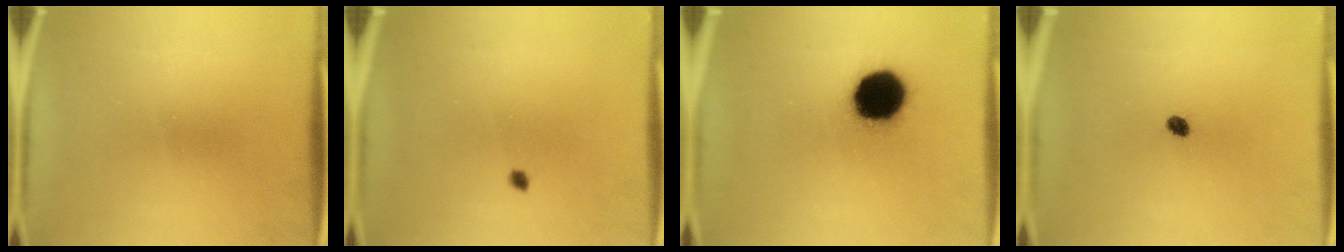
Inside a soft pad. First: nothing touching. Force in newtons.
{"total": 0.8}
{"total": 17.0}
{"total": 1.7}